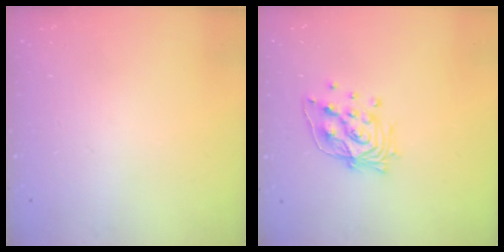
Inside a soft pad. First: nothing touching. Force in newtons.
{"total": 13.7, "press": 13.4, "slide": 3.0}